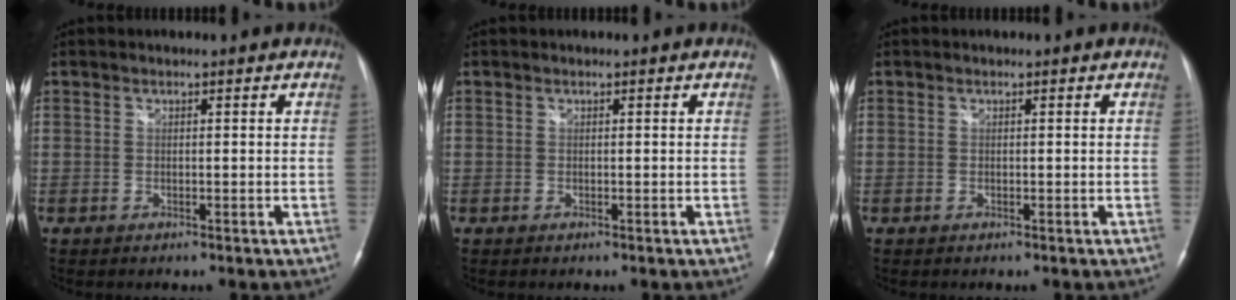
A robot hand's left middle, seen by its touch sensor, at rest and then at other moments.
{"total": 0.0}
{"total": 0.0}